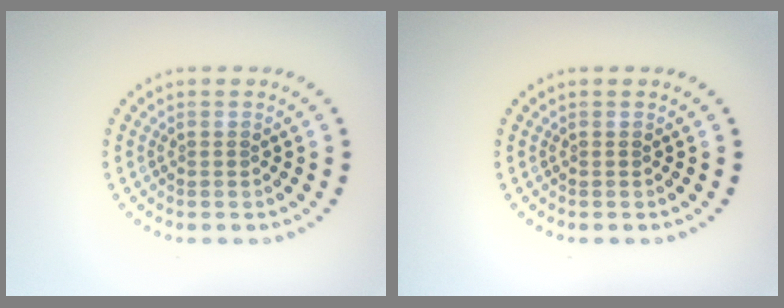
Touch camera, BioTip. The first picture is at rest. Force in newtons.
{"total": 0.0}